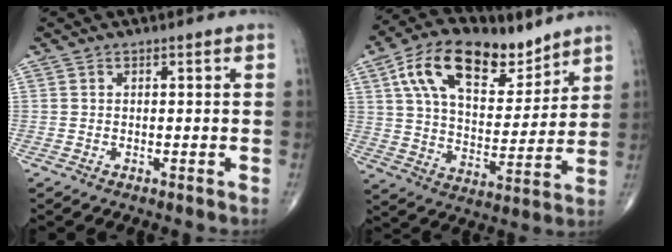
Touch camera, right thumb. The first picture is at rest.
{"total": 19.4, "force": [10.8, 10.4, 12.4], "torque": [-0.183, -0.031, 0.191]}